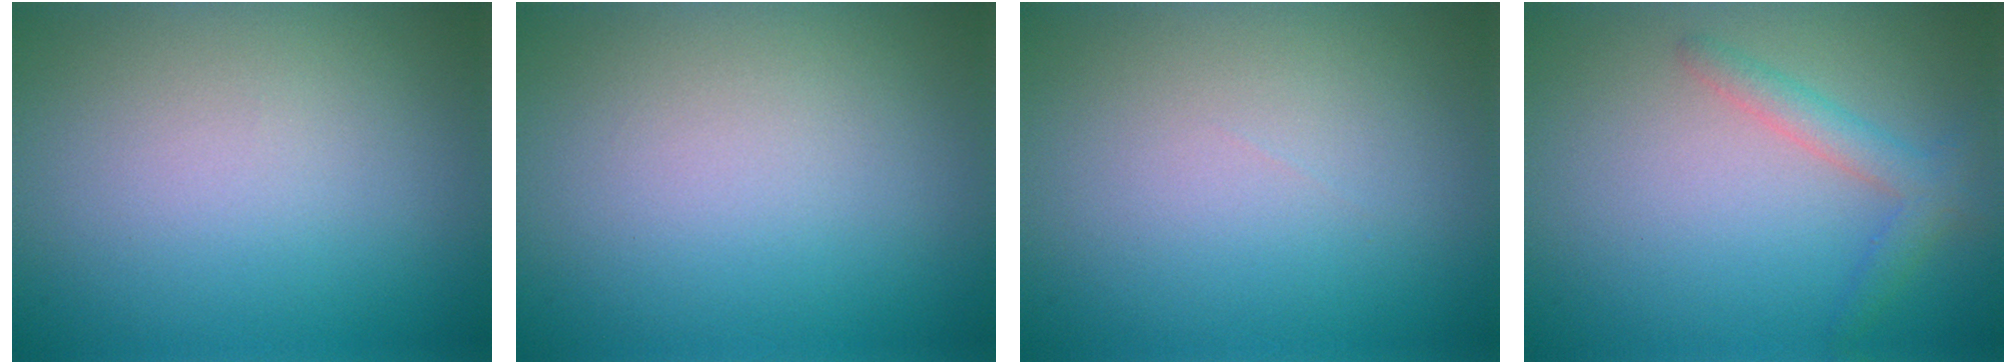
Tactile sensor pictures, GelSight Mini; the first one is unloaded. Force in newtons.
{"total": 0.0}
{"total": 0.0}
{"total": 2.3, "press": 2.3, "slide": 0.1}